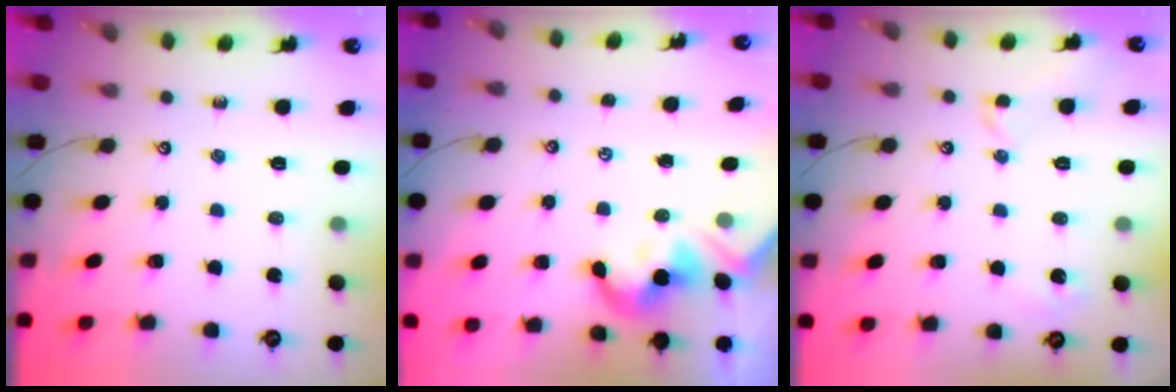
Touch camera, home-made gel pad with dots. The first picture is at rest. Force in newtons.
{"total": 2.2, "press": 2.2, "slide": 0.4}
{"total": 1.1, "press": 0.9, "slide": 0.7}